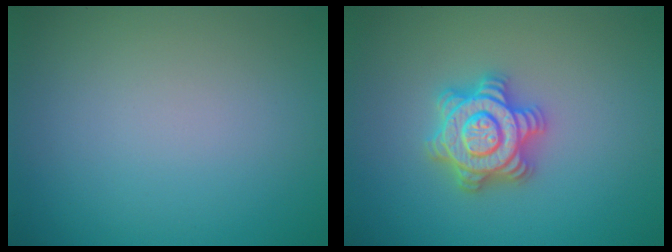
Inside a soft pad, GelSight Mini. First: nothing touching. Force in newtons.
{"total": 4.9, "press": 4.8, "slide": 0.7}